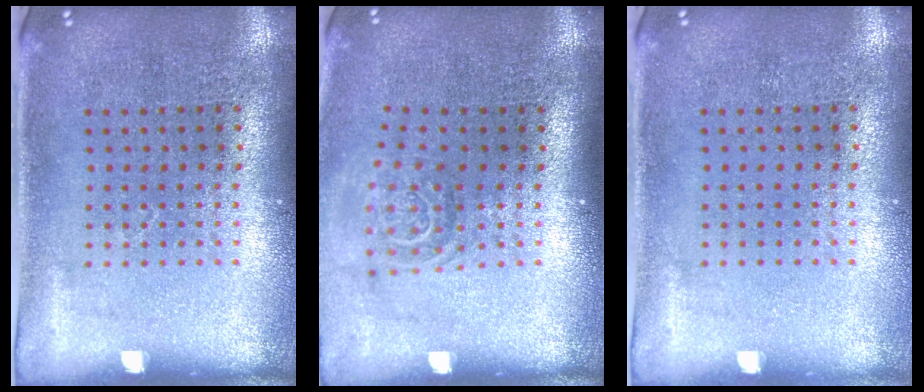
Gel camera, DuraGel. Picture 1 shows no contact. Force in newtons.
{"total": 1.6, "press": 1.1, "slide": 1.1}
{"total": 0.0}